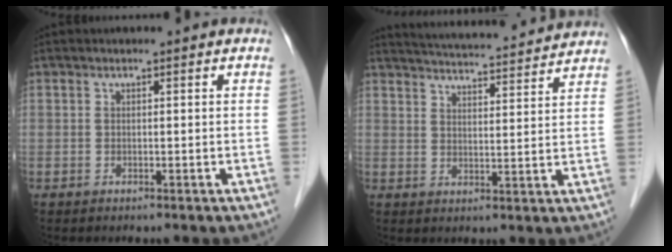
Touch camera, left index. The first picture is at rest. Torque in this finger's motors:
{"motor_torque": [-0.77, -1.14, 0.15, 0.04]}